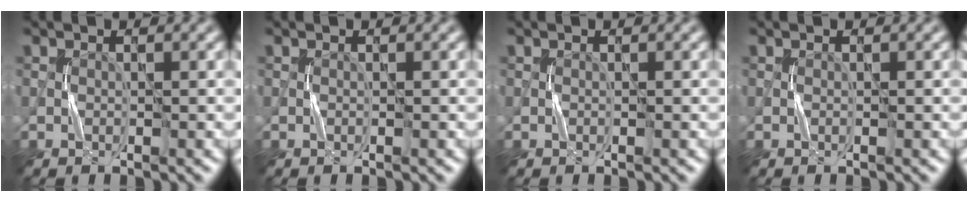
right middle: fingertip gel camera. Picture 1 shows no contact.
{"total": 0.0}
{"total": 0.0}
{"total": 0.0}